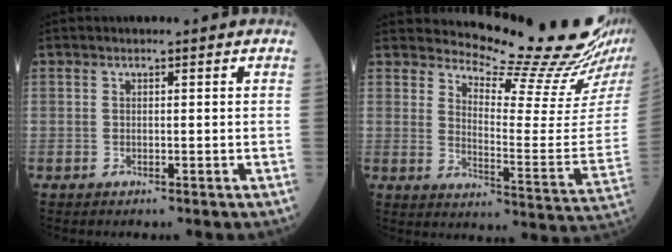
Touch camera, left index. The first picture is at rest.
{"total": 17.1, "force": [16.2, -0.8, 5.5], "torque": [-0.093, -0.115, 0.204]}